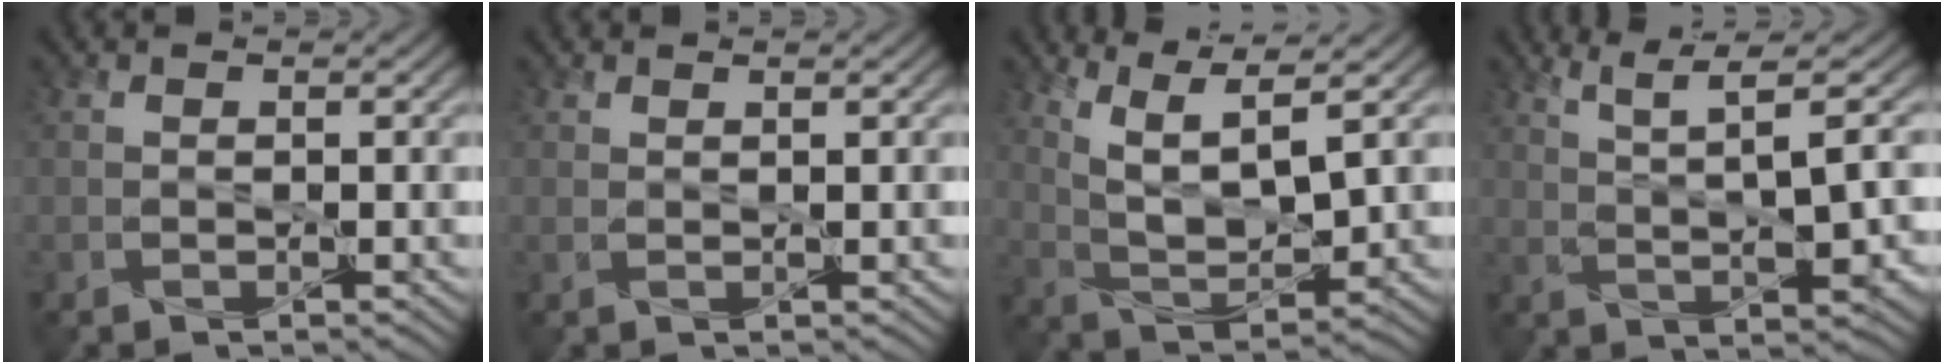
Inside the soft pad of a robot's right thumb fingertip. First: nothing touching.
{"total": 0.5, "force": [0.5, -0.1, 0.2], "torque": [-0.007, 0.002, 0.014]}
{"total": 7.5, "force": [4.4, 2.1, 5.7], "torque": [-0.116, -0.002, 0.094]}
{"total": 5.0, "force": [2.4, 0.3, 4.4], "torque": [-0.088, 0.005, 0.051]}